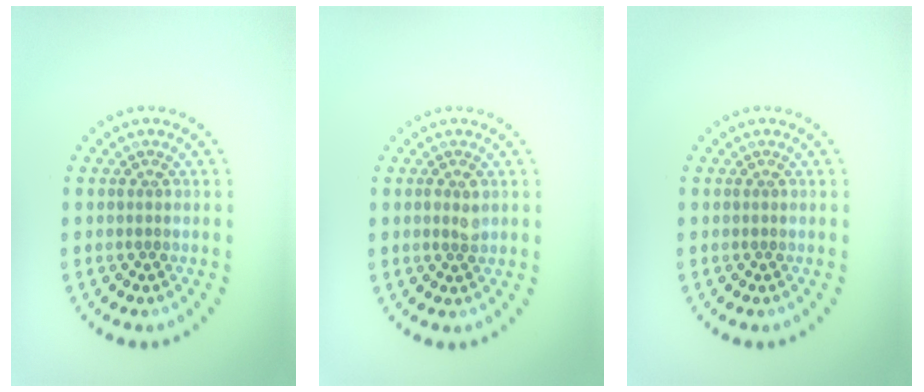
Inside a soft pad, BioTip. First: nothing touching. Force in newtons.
{"total": 1.1, "press": 1.1, "slide": 0.0}
{"total": 0.0}